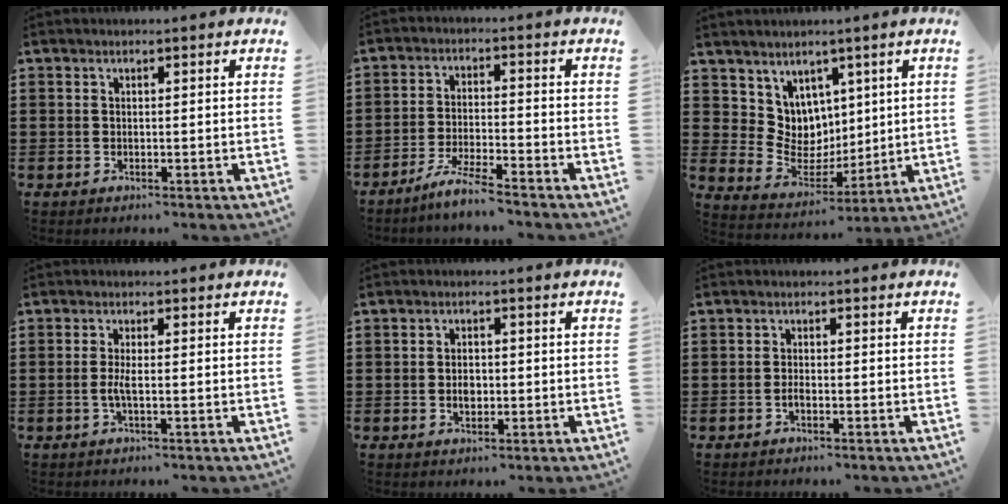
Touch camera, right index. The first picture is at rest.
{"total": 5.0, "force": [-4.5, -0.4, 2.0], "torque": [-0.047, -0.009, -0.089]}
{"total": 4.3, "force": [3.6, 2.5, 0.3], "torque": [-0.020, -0.004, 0.069]}
{"total": 2.3, "force": [-0.6, 0.2, 2.2], "torque": [-0.056, -0.007, -0.017]}
{"total": 2.5, "force": [-0.4, 1.6, 1.9], "torque": [-0.031, 0.001, -0.009]}
{"total": 1.1, "force": [-0.7, 0.3, 0.9], "torque": [-0.020, -0.005, -0.010]}